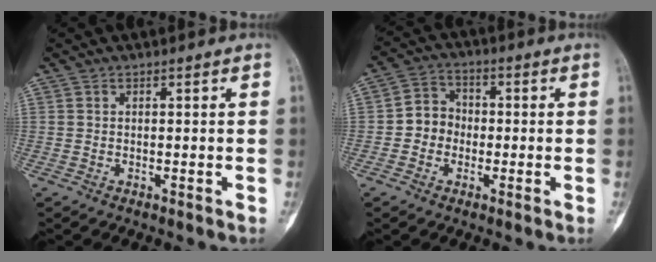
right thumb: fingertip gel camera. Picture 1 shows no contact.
{"total": 6.0, "force": [-1.1, 5.4, 2.4], "torque": [-0.011, 0.020, -0.034]}